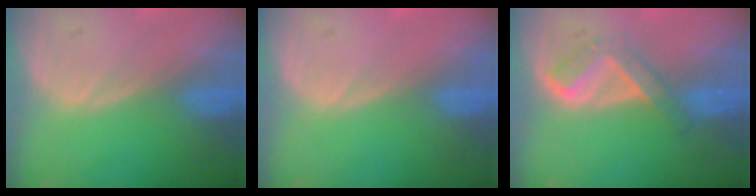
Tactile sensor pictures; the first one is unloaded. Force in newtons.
{"total": 0.6, "press": 0.1, "slide": 0.6}
{"total": 5.3, "press": 4.4, "slide": 3.0}